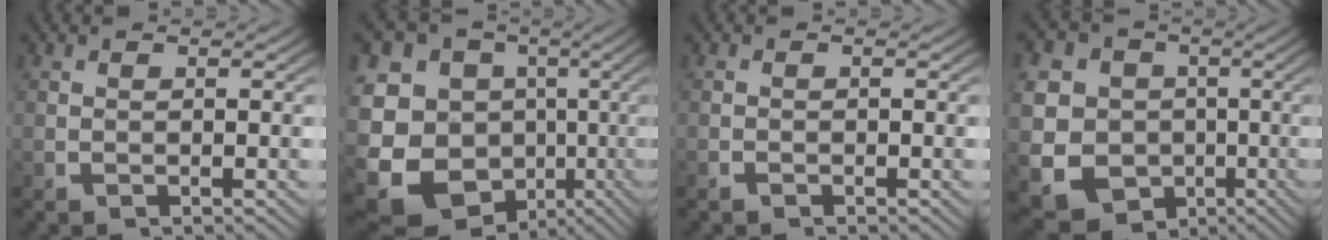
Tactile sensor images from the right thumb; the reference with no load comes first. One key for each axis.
{"total": 19.4, "fx": -2.6, "fy": 16.4, "fz": 10.1, "tx": -0.253, "ty": -0.087, "tz": -0.025}
{"total": 0.5, "fx": -0.5, "fy": 0.1, "fz": 0.1, "tx": -0.002, "ty": -0.004, "tz": -0.011}
{"total": 17.9, "fx": -4.4, "fy": 15.8, "fz": 7.2, "tx": -0.192, "ty": -0.088, "tz": -0.062}